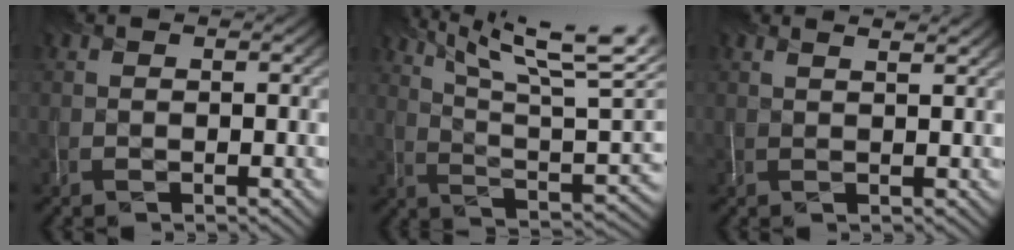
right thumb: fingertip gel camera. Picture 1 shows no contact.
{"total": 15.9, "force": [9.4, 4.1, 12.2], "torque": [-0.210, 0.013, 0.153]}
{"total": 2.5, "force": [1.8, 0.7, 1.6], "torque": [-0.016, 0.009, 0.011]}